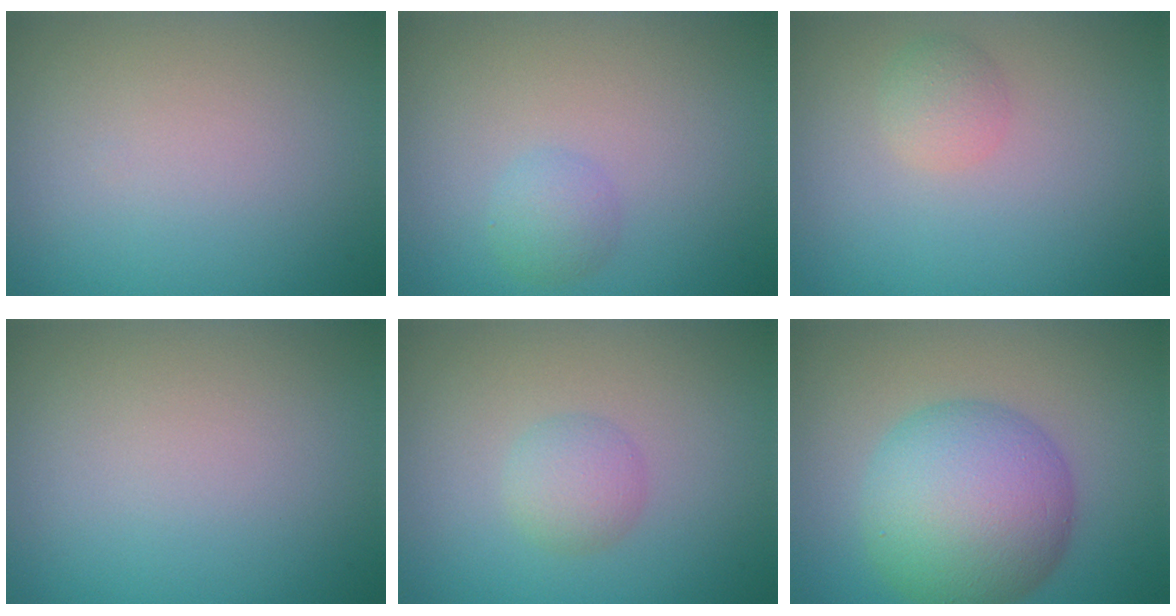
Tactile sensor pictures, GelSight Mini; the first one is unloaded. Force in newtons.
{"total": 1.6, "press": 1.6, "slide": 0.0}
{"total": 1.6, "press": 1.6, "slide": 0.0}
{"total": 0.0}
{"total": 2.1, "press": 2.1, "slide": 0.1}
{"total": 9.4, "press": 9.4, "slide": 0.1}